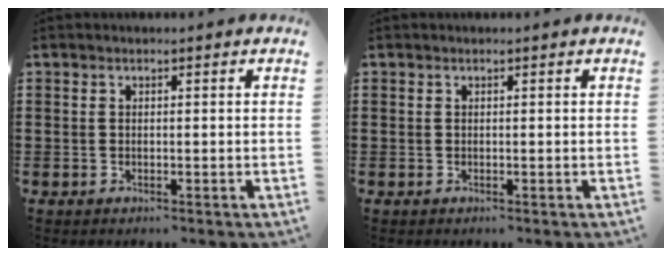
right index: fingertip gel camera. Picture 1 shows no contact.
{"total": 0.0}